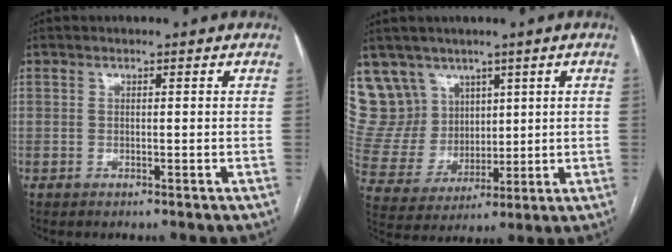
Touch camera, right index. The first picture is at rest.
{"total": 11.4, "force": [7.6, 8.5, 0.9], "torque": [-0.039, 0.041, 0.170]}